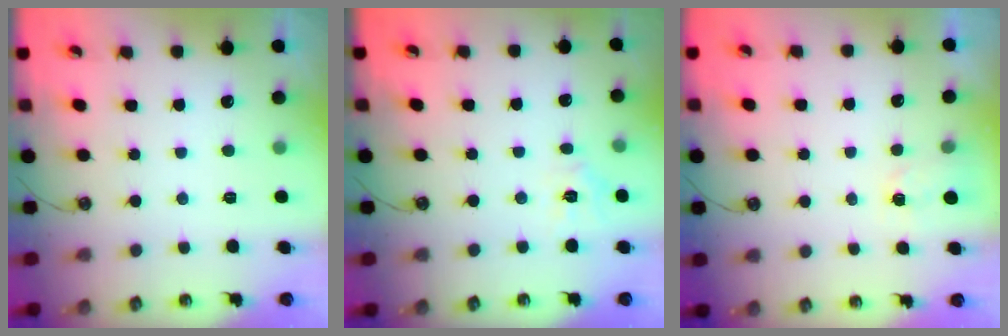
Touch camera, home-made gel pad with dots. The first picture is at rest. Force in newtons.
{"total": 4.9, "press": 4.8, "slide": 0.3}
{"total": 1.8, "press": 1.8, "slide": 0.3}